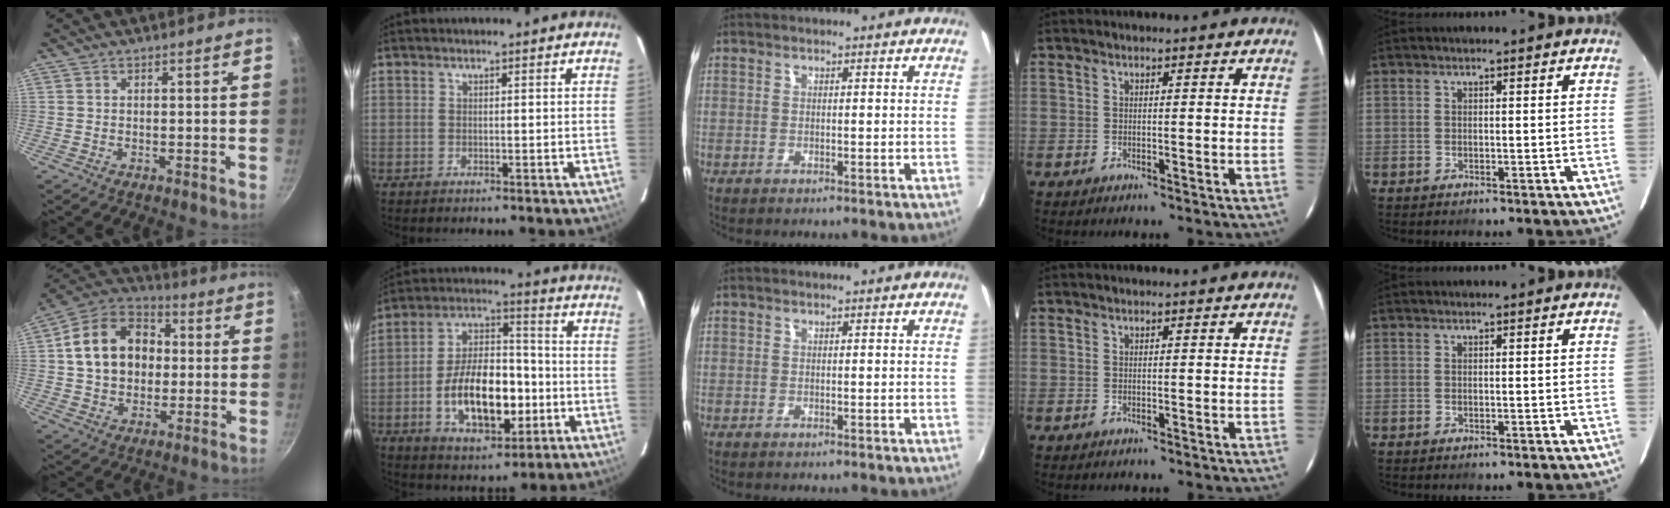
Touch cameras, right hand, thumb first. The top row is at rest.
{"thumb": {"total": 16.8, "force": [1.6, 13.0, 10.4], "torque": [-0.153, 0.030, 0.016]}, "index": {"total": 16.7, "force": [-4.2, 8.9, 13.5], "torque": [-0.256, 0.014, -0.058]}}